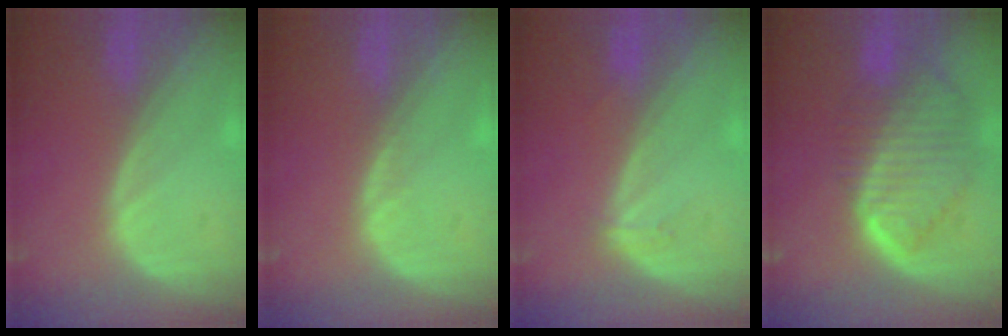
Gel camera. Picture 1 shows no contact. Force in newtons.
{"total": 0.5, "press": 0.5, "slide": 0.1}
{"total": 1.1, "press": 1.1, "slide": 0.1}
{"total": 10.1, "press": 8.6, "slide": 5.2}